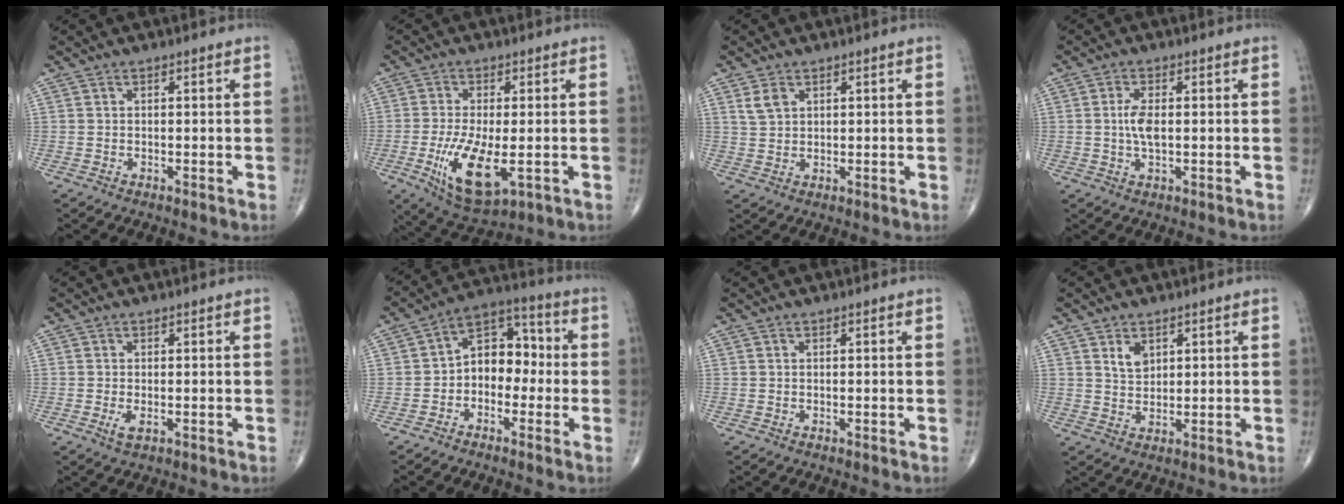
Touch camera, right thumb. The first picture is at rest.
{"total": 11.7, "force": [-2.9, 4.6, 10.4], "torque": [-0.195, -0.022, -0.039]}
{"total": 3.0, "force": [1.6, 2.0, 1.6], "torque": [-0.028, -0.003, 0.037]}
{"total": 4.1, "force": [0.1, 1.7, 3.7], "torque": [-0.079, 0.000, 0.001]}
{"total": 1.9, "force": [-0.5, 0.9, 1.6], "torque": [-0.036, -0.005, -0.009]}
{"total": 9.3, "force": [-1.4, 6.6, 6.4], "torque": [-0.063, 0.045, -0.043]}
{"total": 0.0}
{"total": 3.5, "force": [1.7, 2.3, 2.0], "torque": [-0.023, -0.014, 0.035]}